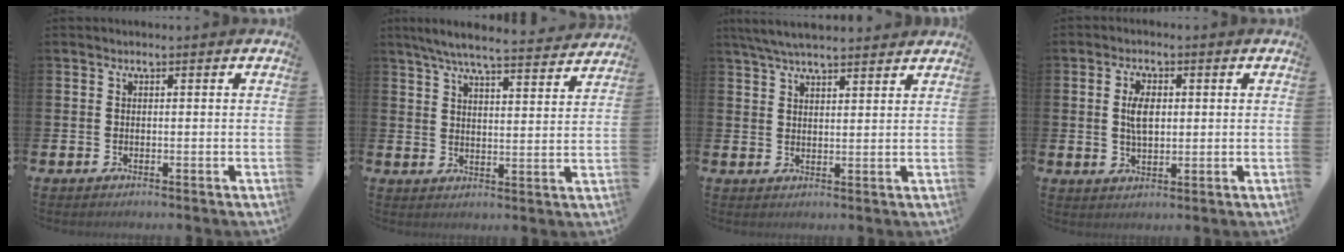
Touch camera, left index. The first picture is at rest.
{"total": 6.7, "force": [6.3, 0.5, 2.3], "torque": [-0.055, -0.041, 0.107]}
{"total": 5.4, "force": [5.0, 0.9, 1.8], "torque": [-0.044, -0.013, 0.092]}
{"total": 3.9, "force": [0.8, 2.1, 3.1], "torque": [-0.049, 0.003, 0.008]}